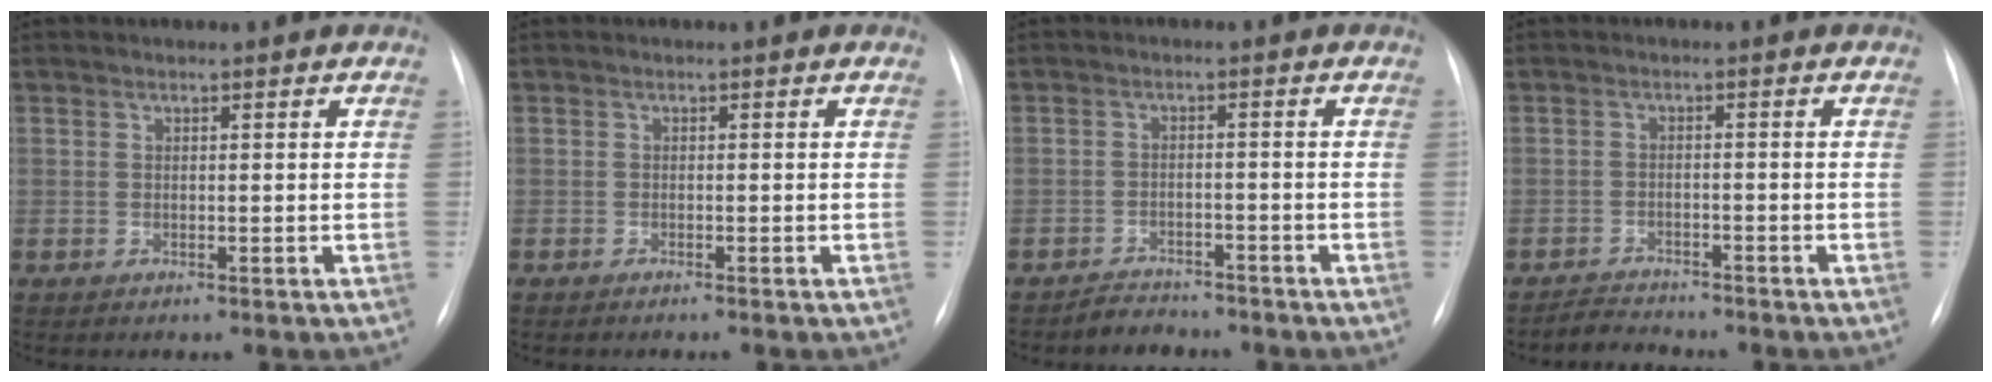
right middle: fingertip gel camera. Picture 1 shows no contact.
{"total": 0.8, "force": [-0.7, -0.1, 0.4], "torque": [-0.008, -0.002, -0.009]}
{"total": 3.7, "force": [-3.3, 1.6, -0.1], "torque": [-0.003, 0.000, -0.053]}
{"total": 3.0, "force": [-2.9, 0.4, -0.3], "torque": [0.003, -0.012, -0.050]}